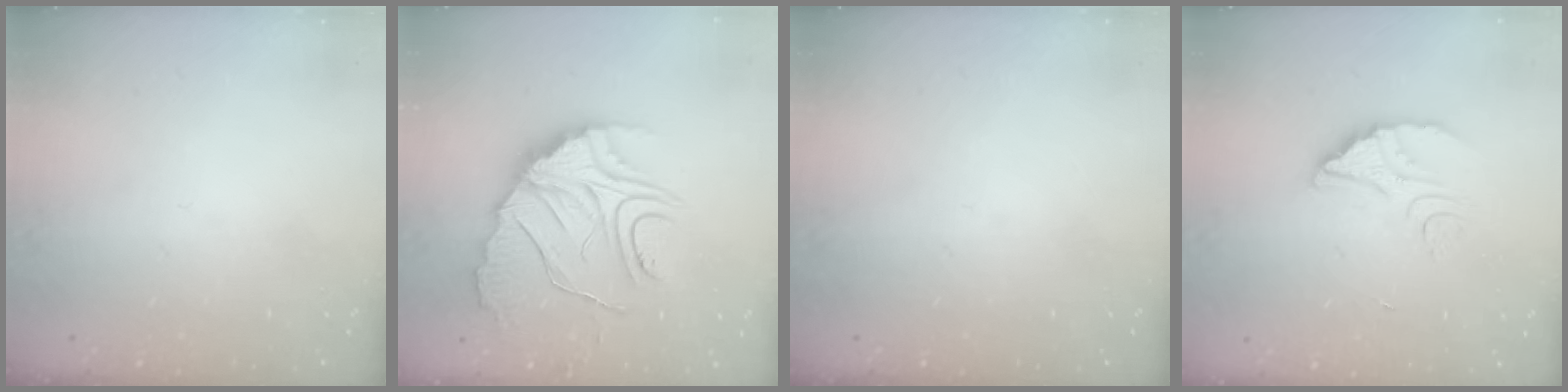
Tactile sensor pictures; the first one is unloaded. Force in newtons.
{"total": 15.6, "press": 15.6, "slide": 1.4}
{"total": 0.0}
{"total": 5.1, "press": 5.1, "slide": 0.4}